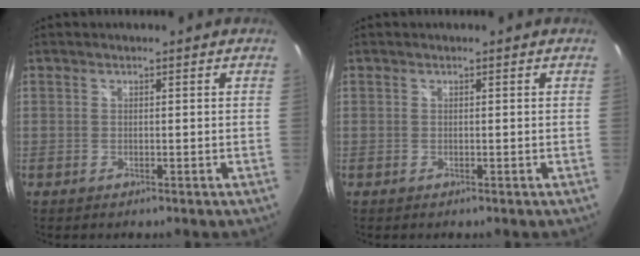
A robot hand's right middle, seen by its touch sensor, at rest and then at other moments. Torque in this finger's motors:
{"motor_torque": [-0.47, -0.47, 0.00, 0.00]}